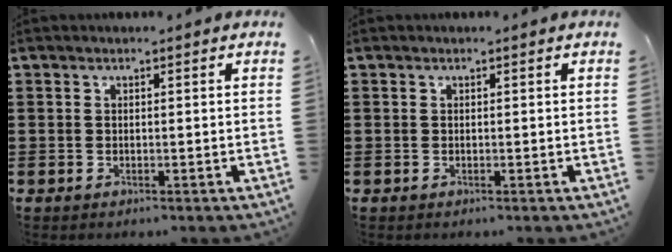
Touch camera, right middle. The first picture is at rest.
{"total": 0.0}